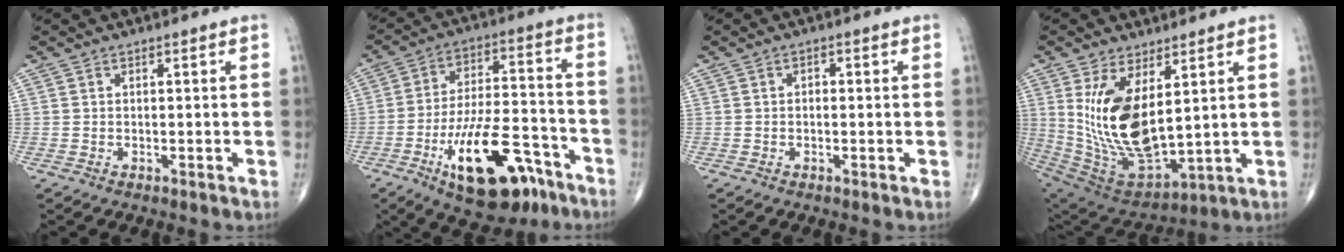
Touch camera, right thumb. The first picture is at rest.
{"total": 19.3, "force": [-9.9, 8.1, 14.4], "torque": [-0.217, 0.063, -0.150]}
{"total": 1.1, "force": [0.0, 0.6, 0.9], "torque": [-0.009, 0.004, -0.004]}
{"total": 17.4, "force": [4.1, 8.3, 14.8], "torque": [-0.276, -0.031, 0.105]}